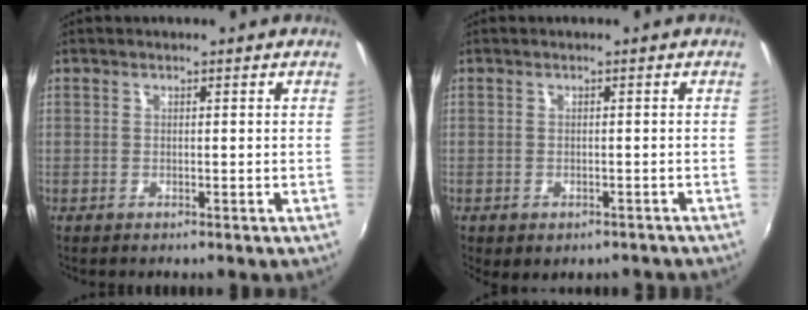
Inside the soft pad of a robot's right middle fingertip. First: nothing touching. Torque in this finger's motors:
{"motor_torque": [1.03, -1.11, 0.31, 0.13]}